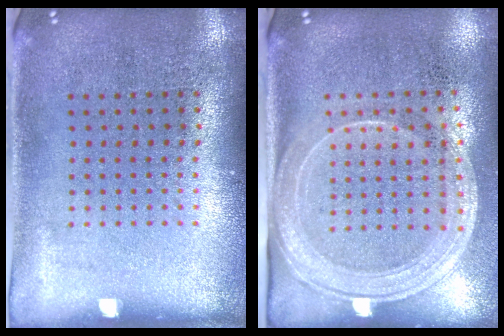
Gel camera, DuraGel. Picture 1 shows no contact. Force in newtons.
{"total": 2.0, "press": 1.7, "slide": 1.1}